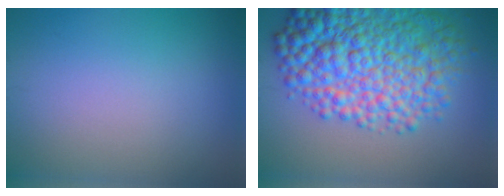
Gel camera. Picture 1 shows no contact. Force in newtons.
{"total": 10.2, "press": 10.2, "slide": 0.3}